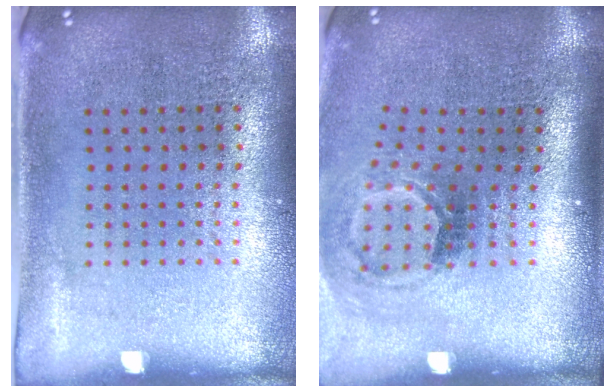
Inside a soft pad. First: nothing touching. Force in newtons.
{"total": 1.8, "press": 1.2, "slide": 1.4}